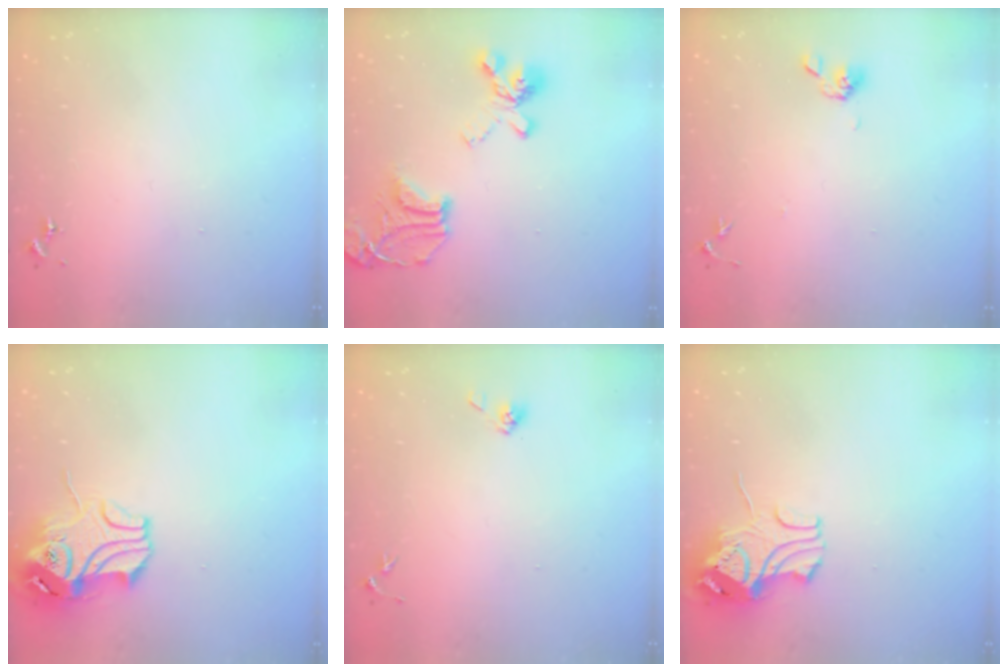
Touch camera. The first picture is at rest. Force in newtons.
{"total": 20.2, "press": 20.1, "slide": 2.1}
{"total": 5.5, "press": 4.9, "slide": 2.6}
{"total": 11.7, "press": 11.5, "slide": 1.8}
{"total": 3.8, "press": 3.3, "slide": 1.8}
{"total": 9.1, "press": 9.0, "slide": 1.5}